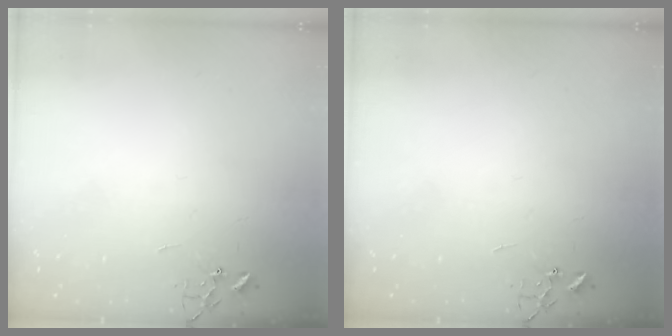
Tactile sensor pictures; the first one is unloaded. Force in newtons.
{"total": 0.0}